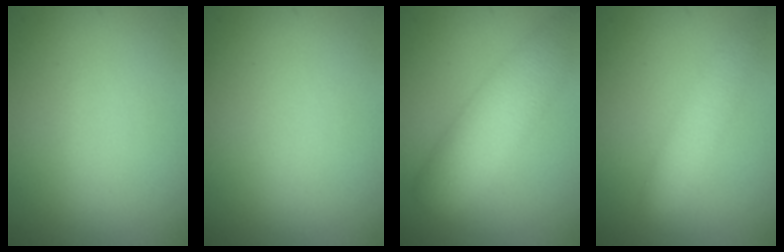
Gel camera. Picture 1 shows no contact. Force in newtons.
{"total": 0.0}
{"total": 6.4, "press": 6.4, "slide": 0.3}
{"total": 3.0, "press": 2.9, "slide": 0.2}